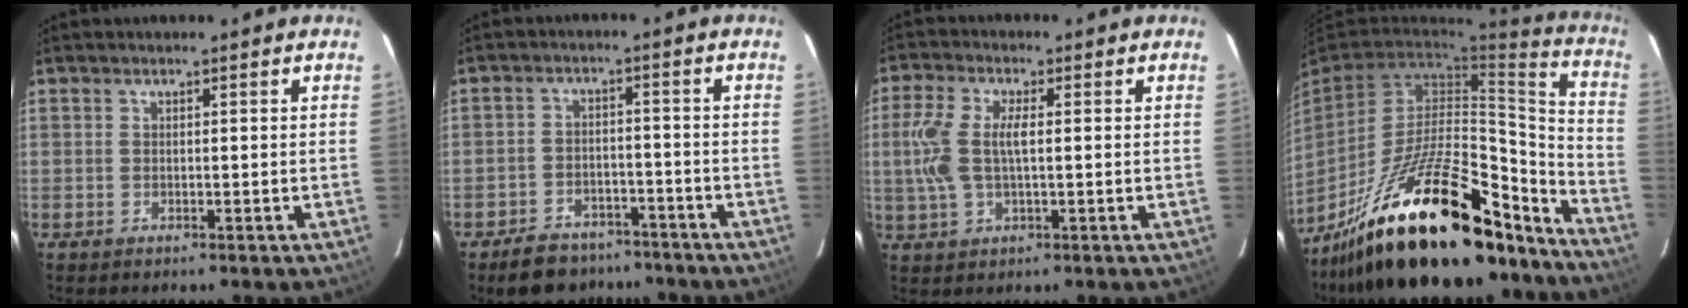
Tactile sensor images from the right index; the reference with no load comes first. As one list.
[{"total": 10.9, "force": [-8.9, 5.4, 3.3], "torque": [-0.087, 0.013, -0.119]}, {"total": 8.1, "force": [0.5, 3.6, 7.3], "torque": [-0.160, 0.007, 0.012]}, {"total": 31.2, "force": [-23.4, 10.1, 18.1], "torque": [-0.283, 0.004, -0.347]}]